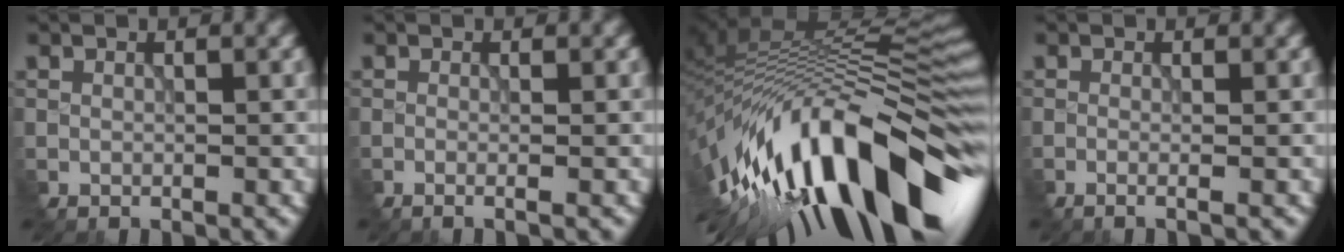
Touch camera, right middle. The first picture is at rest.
{"total": 1.5, "force": [-0.2, 0.6, 1.4], "torque": [-0.009, 0.001, -0.017]}
{"total": 15.5, "force": [-6.2, 6.6, 12.5], "torque": [-0.193, 0.014, -0.100]}
{"total": 1.8, "force": [-0.2, 0.8, 1.6], "torque": [-0.010, 0.004, -0.018]}